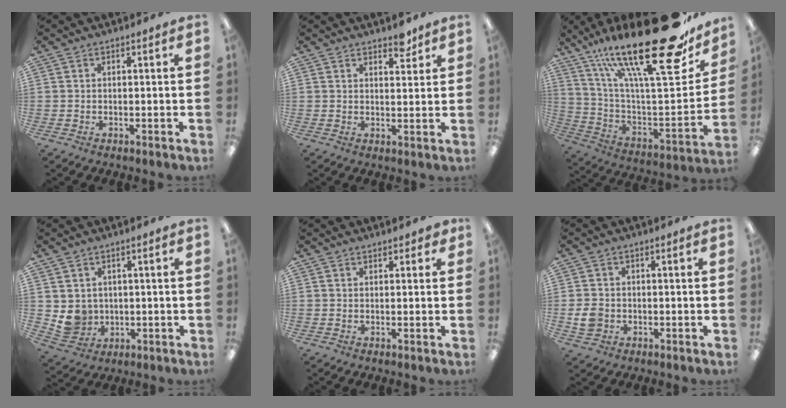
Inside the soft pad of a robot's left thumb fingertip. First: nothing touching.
{"total": 3.8, "force": [3.3, 1.4, 1.3], "torque": [0.002, -0.023, 0.055]}
{"total": 31.1, "force": [20.8, 8.0, 21.8], "torque": [-0.347, -0.136, 0.338]}
{"total": 5.9, "force": [1.4, 5.5, 1.3], "torque": [-0.037, -0.008, 0.031]}
{"total": 1.6, "force": [1.3, 0.8, 0.4], "torque": [-0.002, -0.001, 0.022]}
{"total": 3.9, "force": [-0.7, 3.3, 1.8], "torque": [-0.029, 0.000, -0.013]}